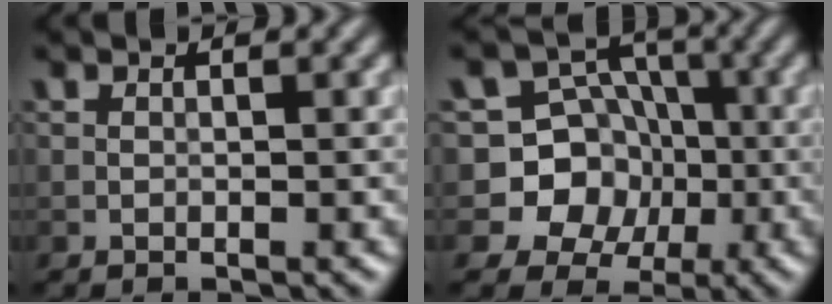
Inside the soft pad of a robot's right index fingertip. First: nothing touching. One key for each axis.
{"total": 8.5, "fx": -1.0, "fy": 8.1, "fz": 2.5, "tx": -0.048, "ty": 0.031, "tz": -0.043}